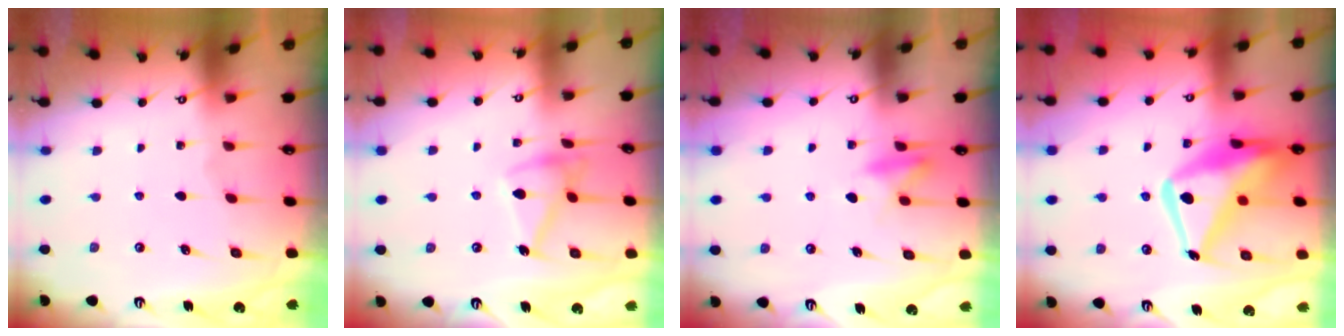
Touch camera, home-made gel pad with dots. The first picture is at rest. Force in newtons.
{"total": 13.2, "press": 13.2, "slide": 0.5}
{"total": 10.0, "press": 9.9, "slide": 1.5}
{"total": 18.7, "press": 18.6, "slide": 1.7}